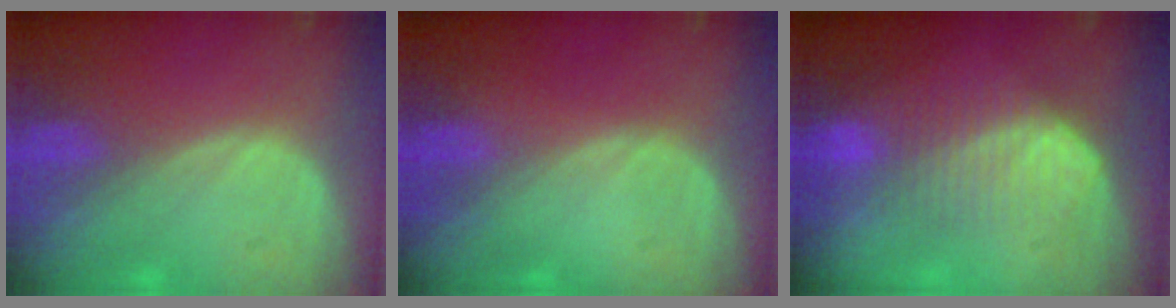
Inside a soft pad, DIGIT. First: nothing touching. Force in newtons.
{"total": 0.0}
{"total": 6.8, "press": 6.7, "slide": 1.4}